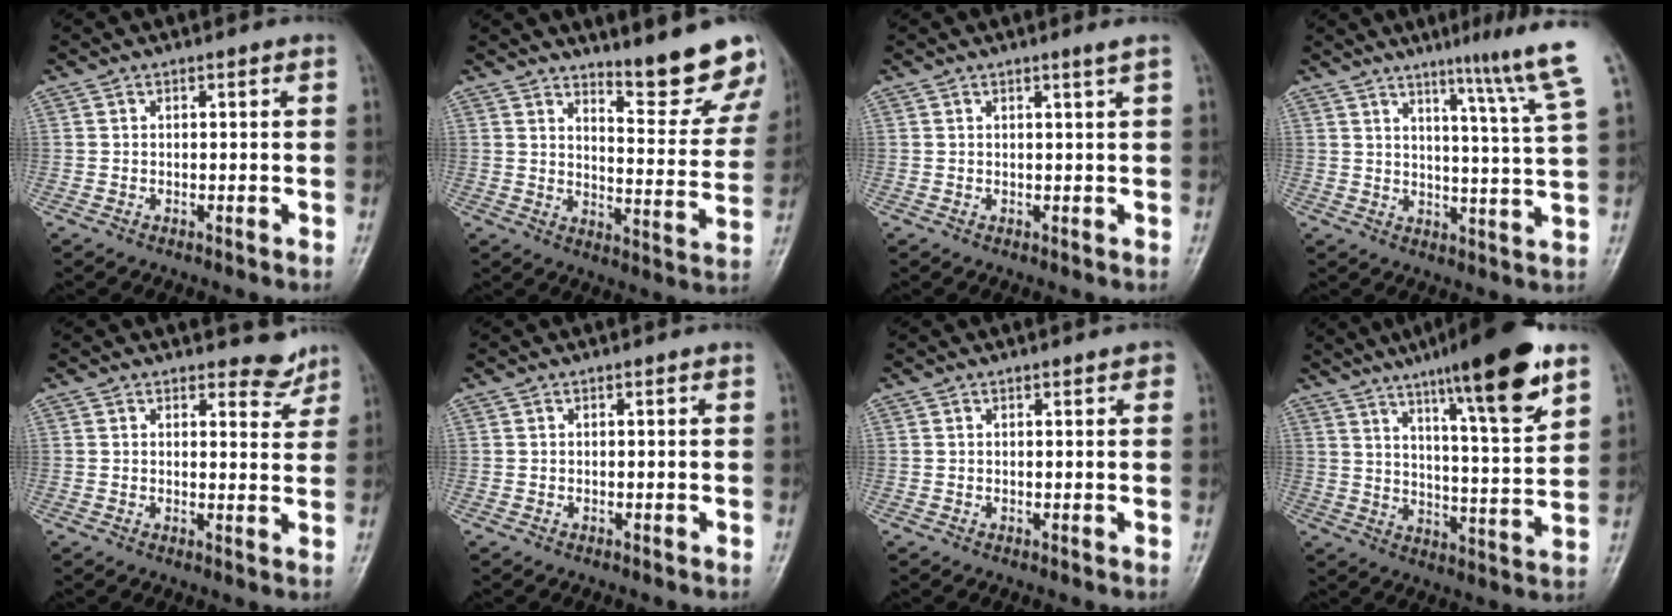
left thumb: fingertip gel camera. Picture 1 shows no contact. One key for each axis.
{"total": 12.1, "fx": 10.3, "fy": 2.2, "fz": 5.9, "tx": -0.042, "ty": -0.085, "tz": 0.142}
{"total": 1.2, "fx": 0.7, "fy": -0.4, "fz": 0.9, "tx": -0.024, "ty": -0.009, "tz": 0.016}
{"total": 12.3, "fx": 7.8, "fy": -1.6, "fz": 9.4, "tx": -0.128, "ty": -0.055, "tz": 0.099}
{"total": 3.9, "fx": 3.4, "fy": 1.7, "fz": 0.3, "tx": 0.018, "ty": -0.032, "tz": 0.038}
{"total": 0.0}
{"total": 1.2, "fx": 0.7, "fy": 0.5, "fz": 0.8, "tx": -0.005, "ty": 0.001, "tz": 0.007}
{"total": 18.6, "fx": 11.5, "fy": 2.6, "fz": 14.4, "tx": -0.197, "ty": -0.053, "tz": 0.179}